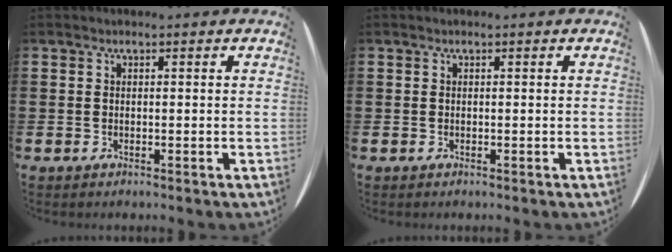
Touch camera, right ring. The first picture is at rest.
{"total": 0.0}